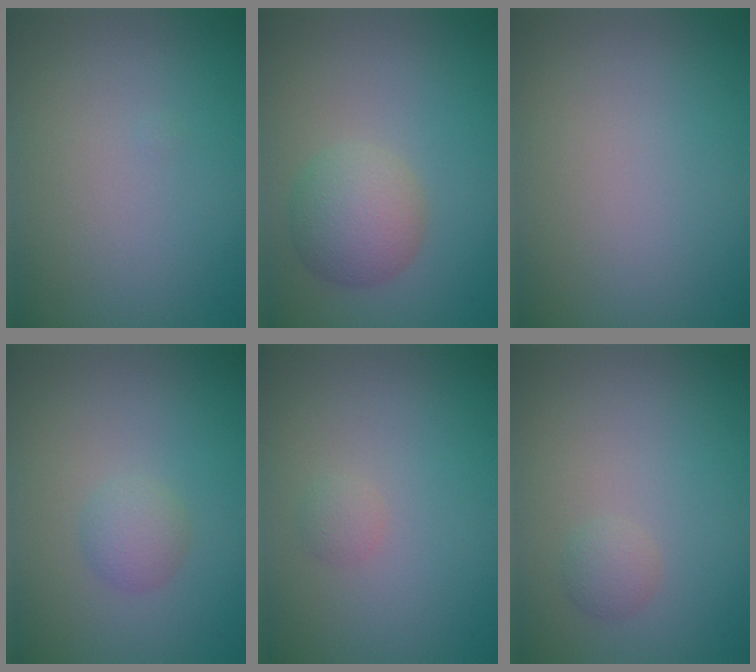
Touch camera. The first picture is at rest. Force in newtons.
{"total": 4.0, "press": 4.0, "slide": 0.1}
{"total": 0.0}
{"total": 1.7, "press": 1.7, "slide": 0.1}
{"total": 0.8, "press": 0.8, "slide": 0.0}
{"total": 1.2, "press": 1.1, "slide": 0.1}